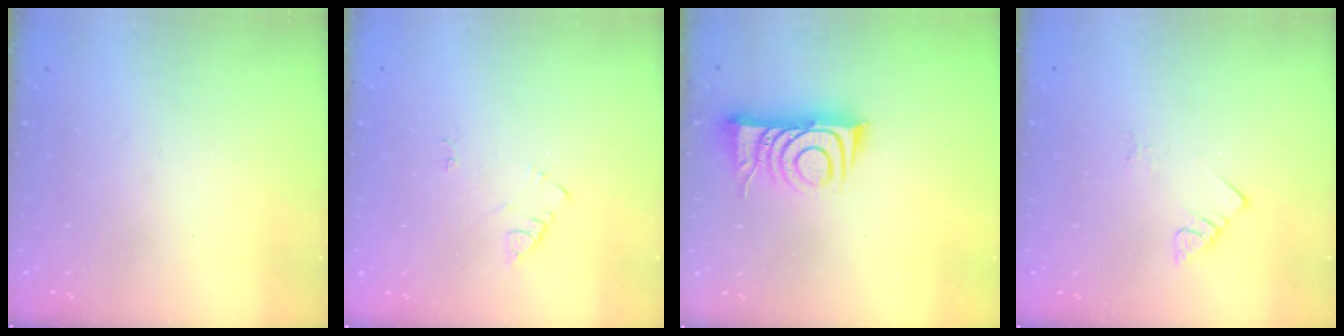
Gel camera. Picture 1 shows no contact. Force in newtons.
{"total": 4.2, "press": 4.2, "slide": 0.4}
{"total": 9.8, "press": 9.8, "slide": 1.2}
{"total": 2.8, "press": 2.8, "slide": 0.4}